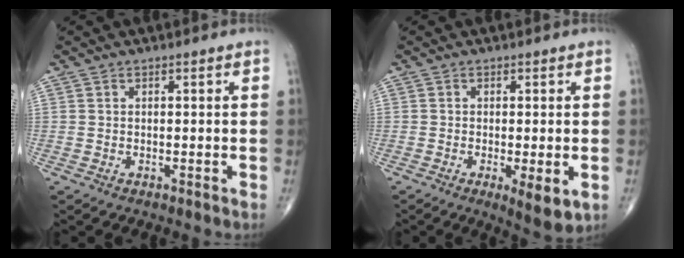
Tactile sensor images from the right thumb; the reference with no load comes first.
{"total": 5.7, "force": [-1.6, 1.6, 5.3], "torque": [-0.082, -0.017, -0.025]}